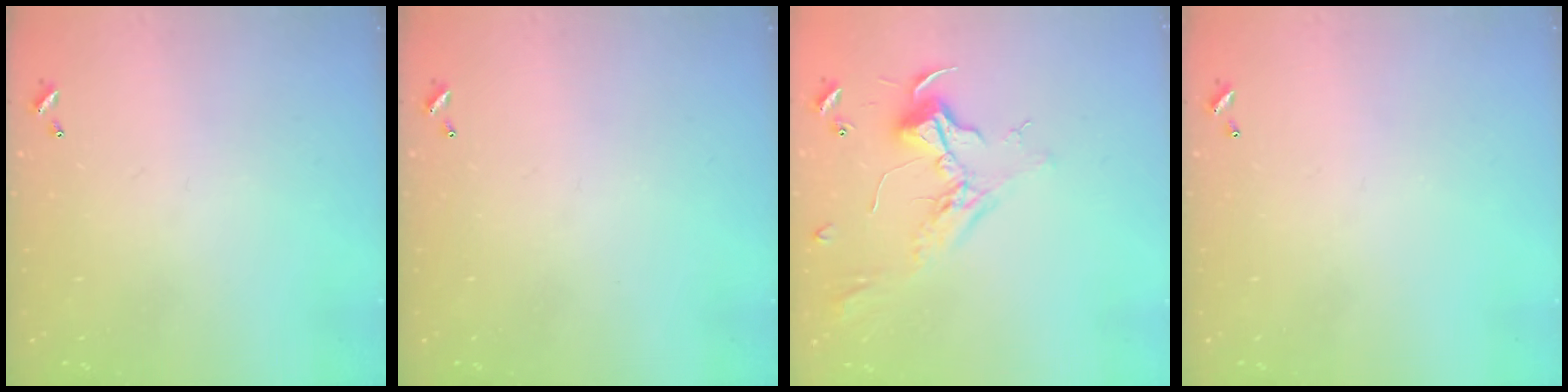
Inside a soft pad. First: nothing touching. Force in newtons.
{"total": 0.0}
{"total": 2.4, "press": 2.3, "slide": 0.8}
{"total": 0.0}